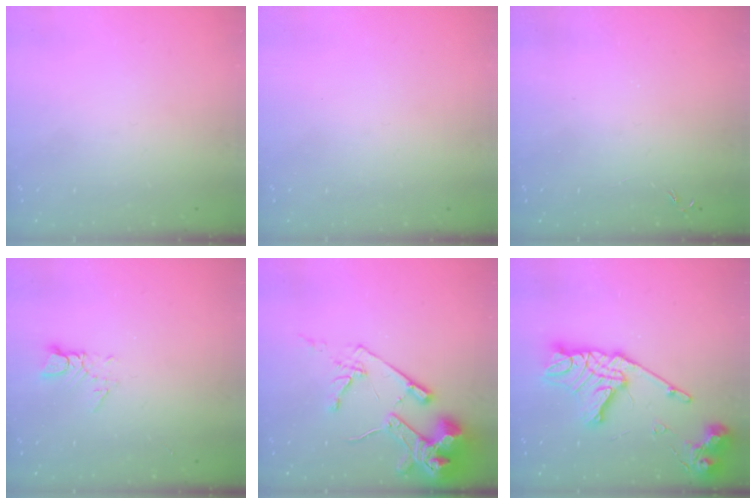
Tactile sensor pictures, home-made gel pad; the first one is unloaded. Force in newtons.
{"total": 0.0}
{"total": 0.0}
{"total": 3.1, "press": 3.1, "slide": 0.1}
{"total": 15.4, "press": 15.3, "slide": 1.8}
{"total": 22.2, "press": 22.1, "slide": 1.9}